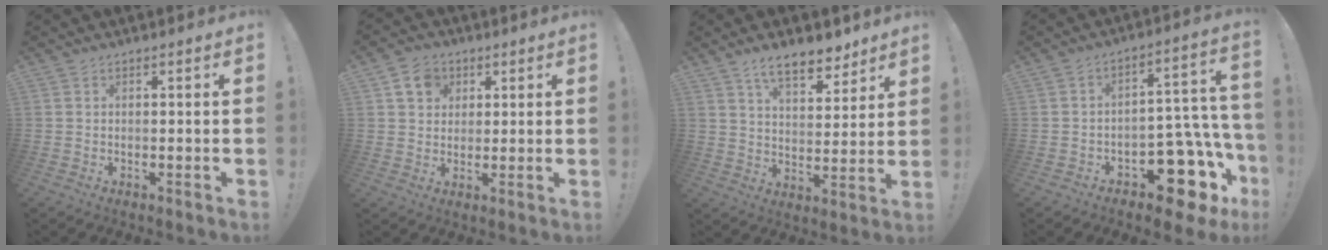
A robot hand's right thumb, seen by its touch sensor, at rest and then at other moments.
{"total": 7.6, "force": [3.3, 6.3, 2.7], "torque": [-0.041, -0.010, 0.066]}
{"total": 11.2, "force": [8.1, 4.6, 6.2], "torque": [-0.085, -0.049, 0.146]}
{"total": 15.2, "force": [-8.3, 7.9, 10.0], "torque": [-0.085, 0.047, -0.125]}